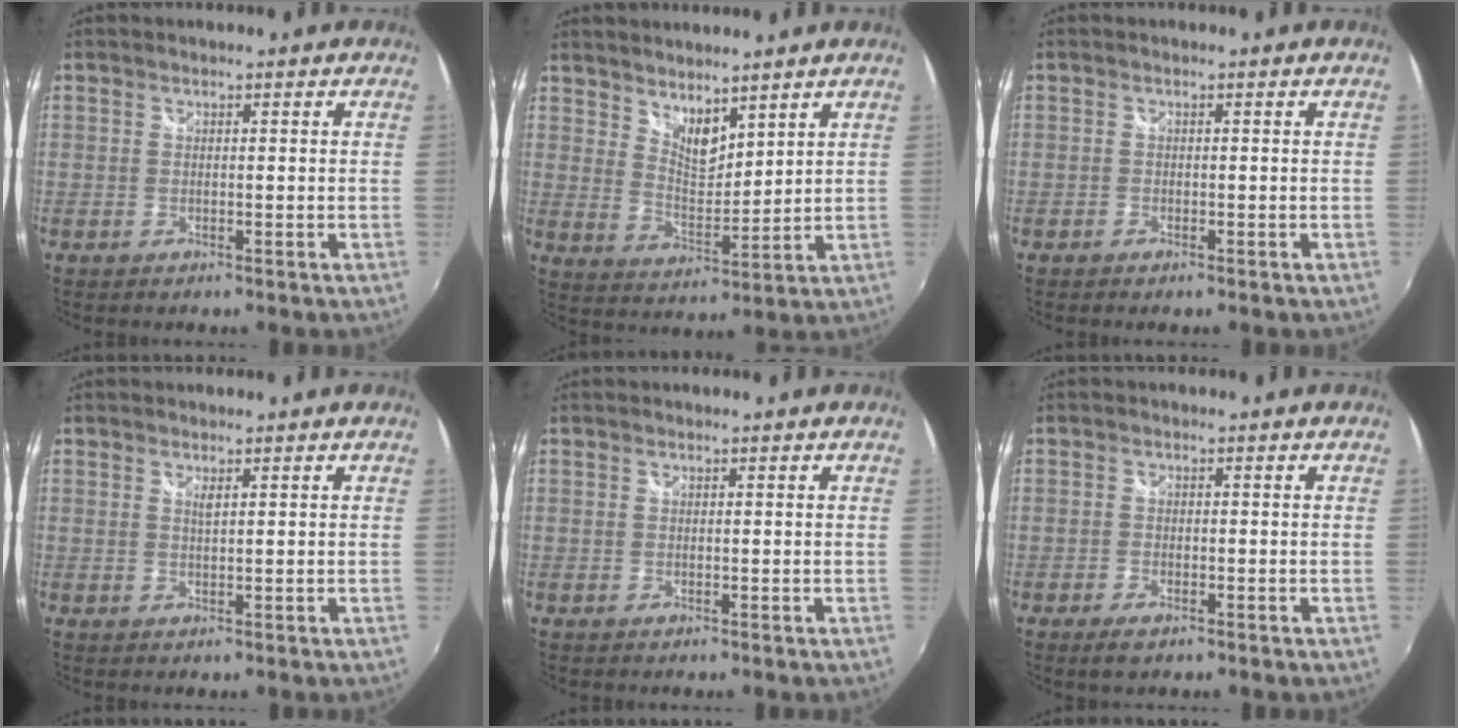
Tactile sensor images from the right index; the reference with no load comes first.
{"total": 6.7, "force": [5.5, 2.5, 3.0], "torque": [-0.040, -0.005, 0.099]}
{"total": 0.6, "force": [-0.5, 0.3, 0.2], "torque": [-0.006, -0.004, -0.011]}
{"total": 0.9, "force": [0.5, 0.1, 0.7], "torque": [-0.013, 0.000, 0.009]}
{"total": 0.0}
{"total": 2.7, "force": [-1.8, 1.1, 1.6], "torque": [-0.040, -0.008, -0.034]}